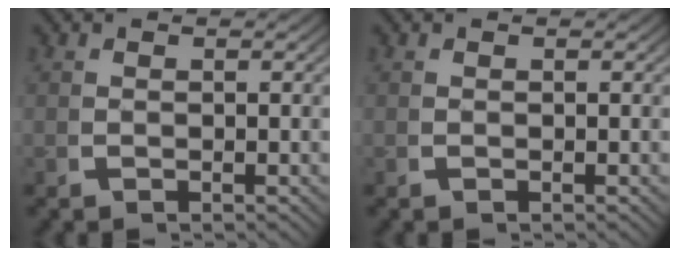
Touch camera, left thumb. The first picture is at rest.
{"total": 0.0}